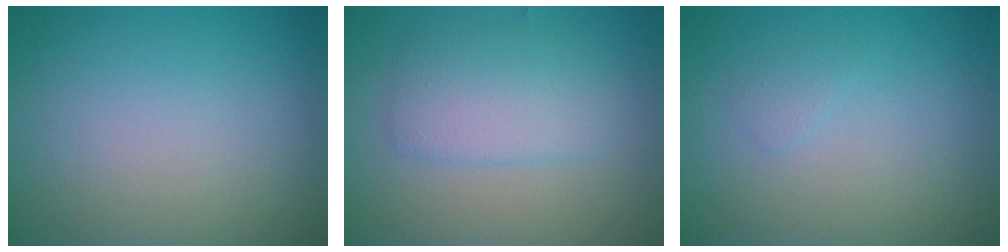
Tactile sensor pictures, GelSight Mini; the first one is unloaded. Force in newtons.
{"total": 2.3, "press": 2.3, "slide": 0.1}
{"total": 0.7, "press": 0.7, "slide": 0.1}